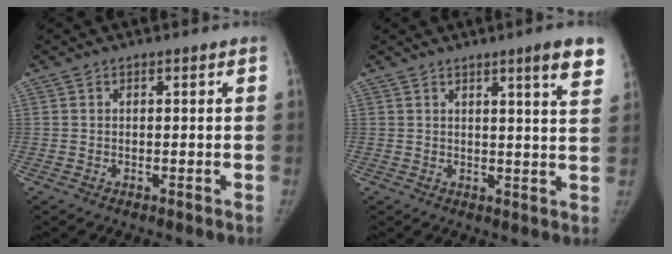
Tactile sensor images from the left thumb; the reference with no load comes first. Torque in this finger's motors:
{"motor_torque": [0.72, -0.22, 0.73, -0.27, 0.10]}